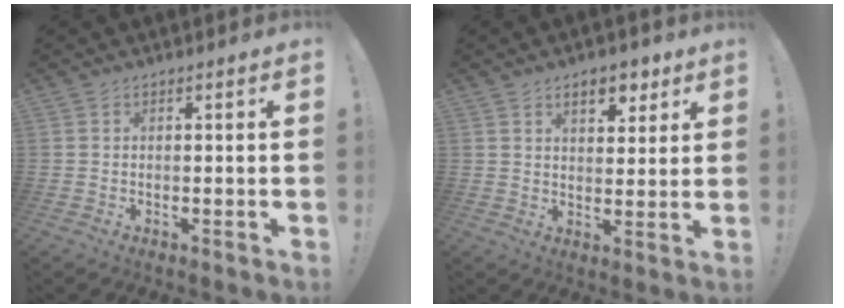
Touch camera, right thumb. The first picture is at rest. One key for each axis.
{"total": 7.6, "fx": 4.5, "fy": 4.2, "fz": 4.5, "tx": -0.057, "ty": -0.014, "tz": 0.078}